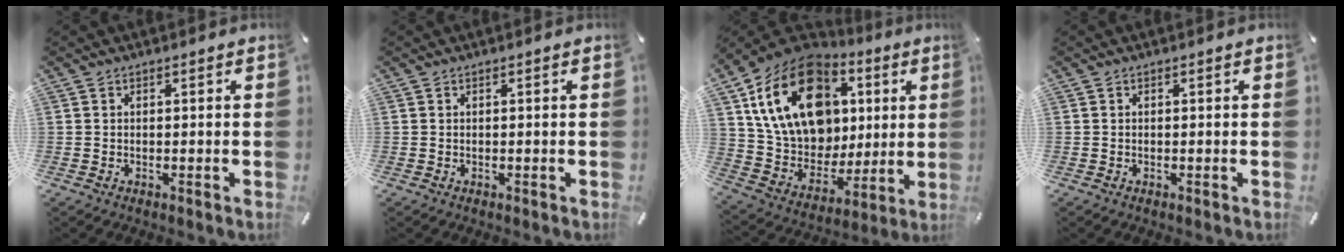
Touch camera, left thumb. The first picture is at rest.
{"total": 0.0}
{"total": 22.8, "force": [7.8, 16.5, 13.8], "torque": [-0.261, -0.024, 0.142]}
{"total": 0.0}